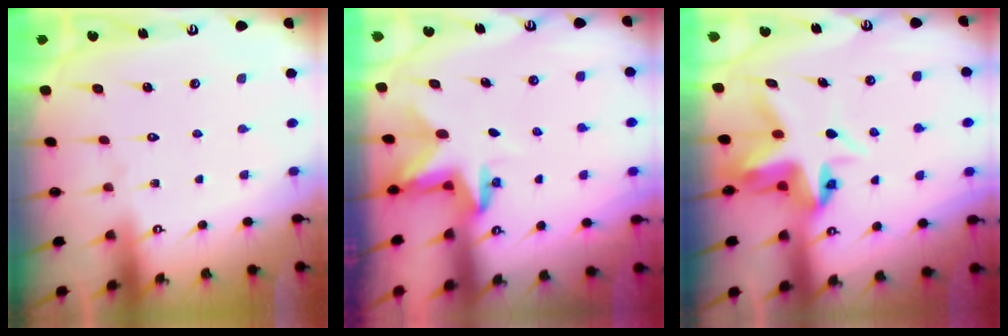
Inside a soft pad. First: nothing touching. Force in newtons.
{"total": 2.9, "press": 2.9, "slide": 0.1}
{"total": 6.6, "press": 6.6, "slide": 0.6}